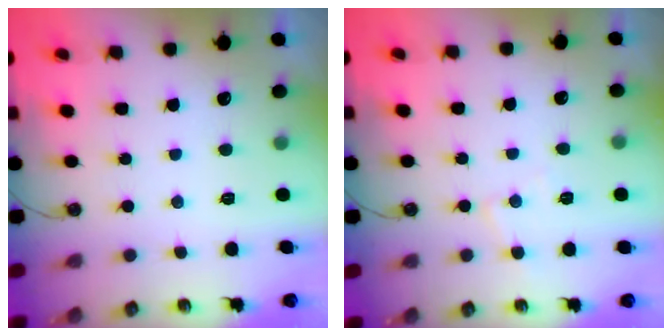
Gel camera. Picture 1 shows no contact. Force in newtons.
{"total": 6.2, "press": 6.1, "slide": 0.8}